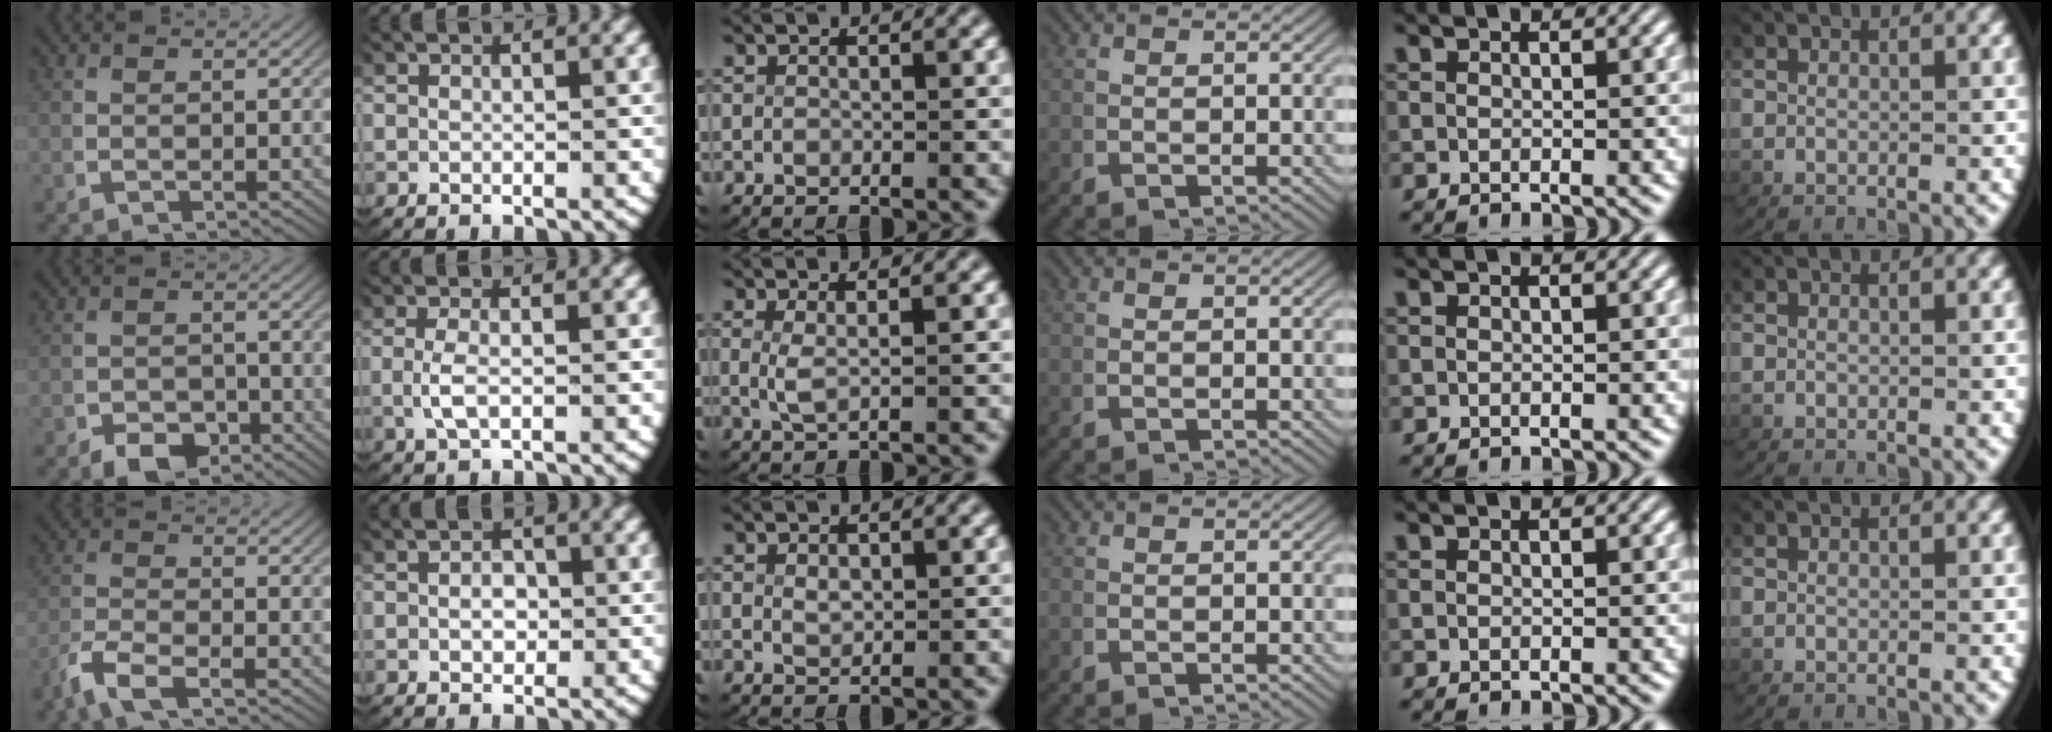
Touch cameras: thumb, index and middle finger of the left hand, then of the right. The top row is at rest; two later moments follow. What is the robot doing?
{"motion": "lift_and_place", "object": "card"}